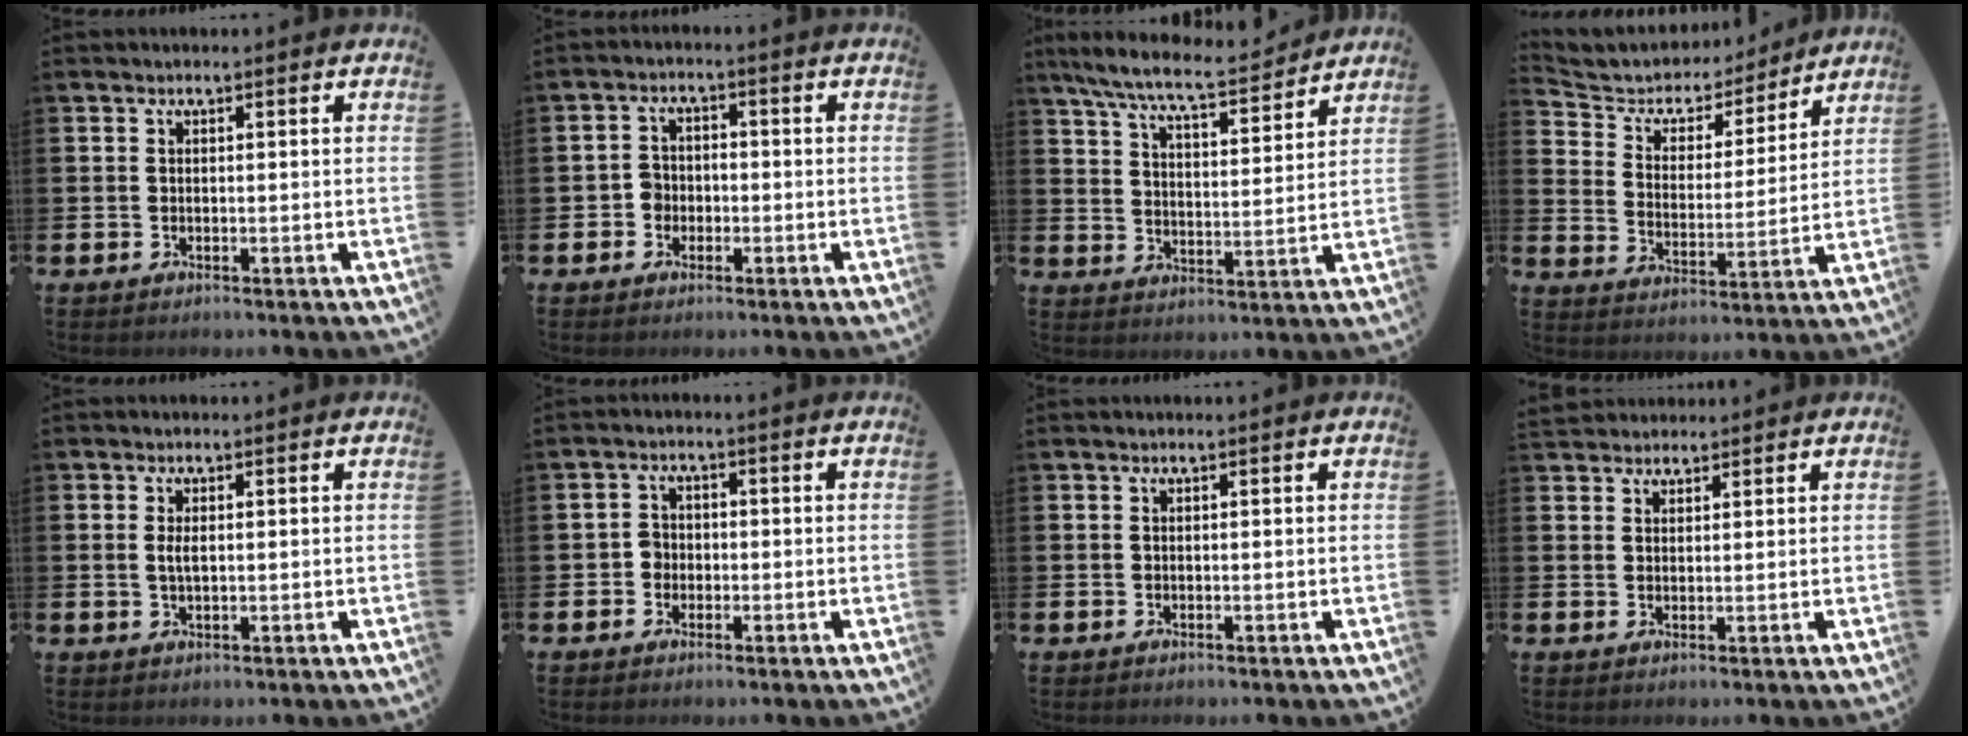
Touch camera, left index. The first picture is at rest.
{"total": 2.6, "force": [-1.3, 2.2, 0.4], "torque": [-0.007, 0.004, -0.032]}
{"total": 8.1, "force": [7.5, 0.7, 3.1], "torque": [-0.086, -0.044, 0.129]}
{"total": 5.6, "force": [5.0, 2.4, 0.7], "torque": [-0.046, -0.042, 0.081]}
{"total": 1.8, "force": [0.2, 0.7, 1.6], "torque": [-0.026, 0.001, 0.000]}
{"total": 2.1, "force": [-0.7, 1.9, 0.4], "torque": [-0.007, 0.006, -0.020]}
{"total": 0.0}
{"total": 2.5, "force": [2.4, 0.9, -0.2], "torque": [0.004, -0.006, 0.044]}